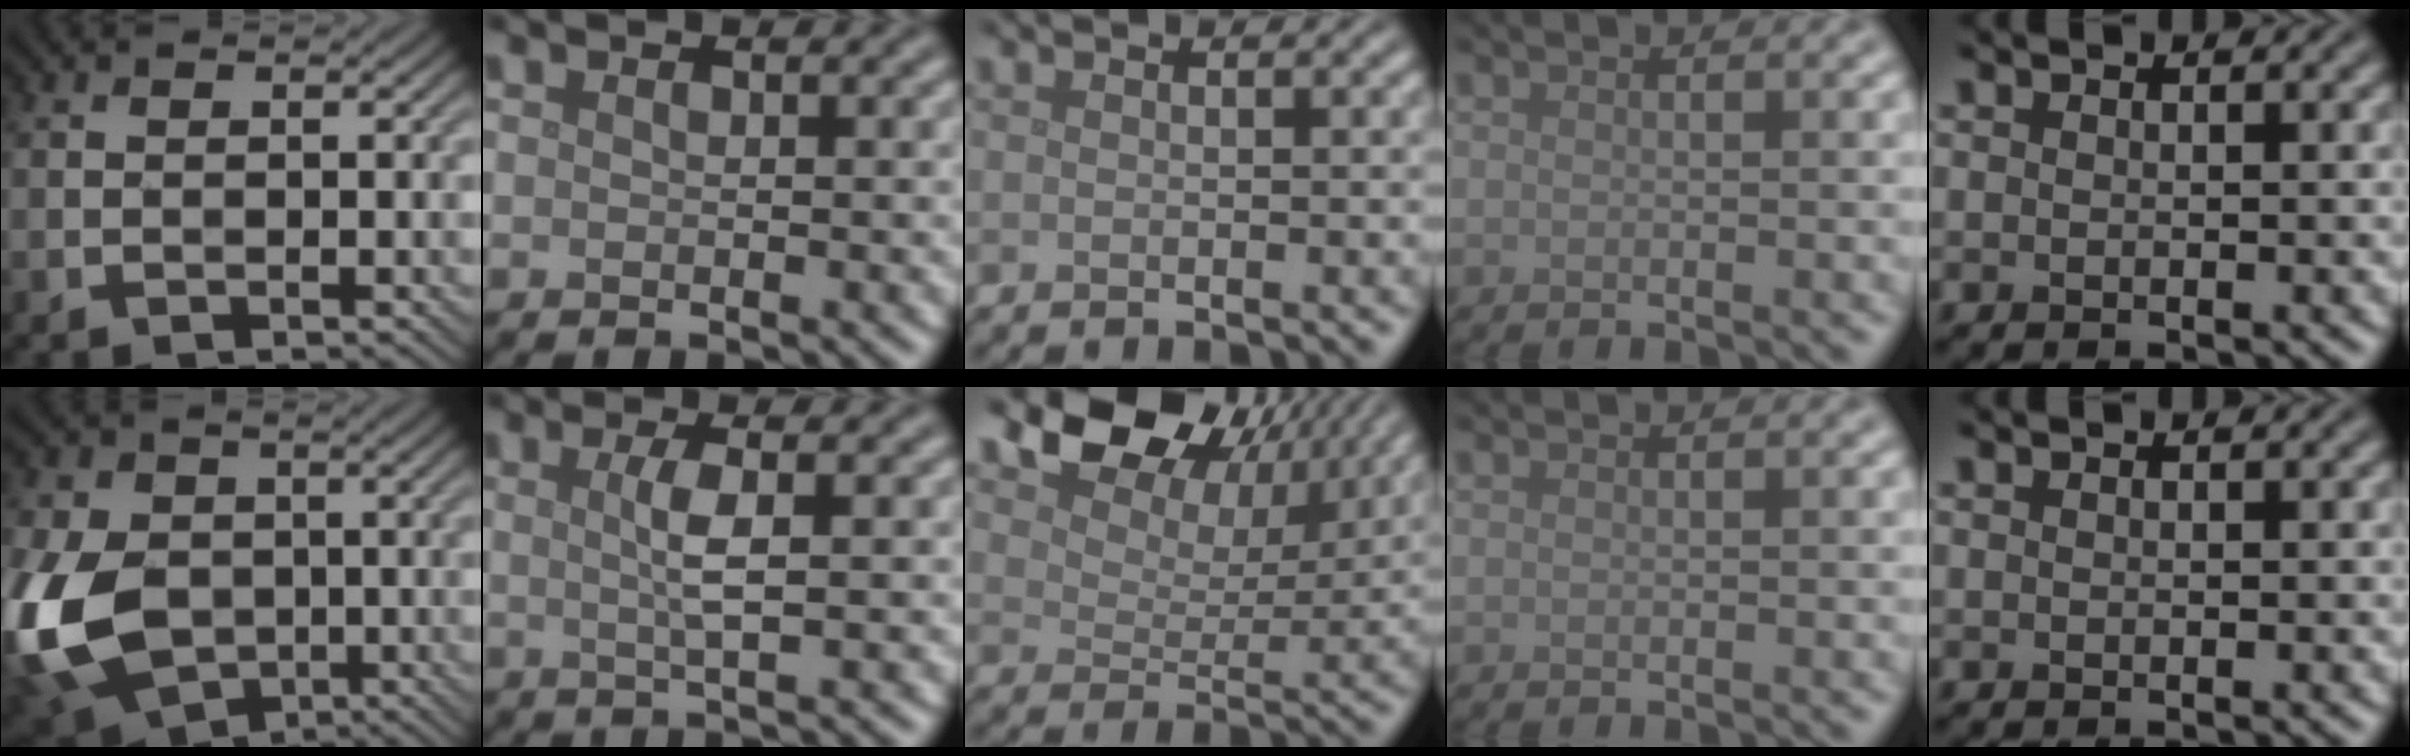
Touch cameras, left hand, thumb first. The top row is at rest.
{"thumb": {"total": 15.2, "force": [-2.9, 11.2, 9.9], "torque": [-0.262, -0.024, -0.062]}, "index": {"total": 2.4, "force": [0.3, 0.4, 2.3], "torque": [-0.045, 0.002, 0.001]}, "middle": {"total": 10.0, "force": [6.4, 5.9, 5.1], "torque": [-0.096, -0.002, 0.108]}}